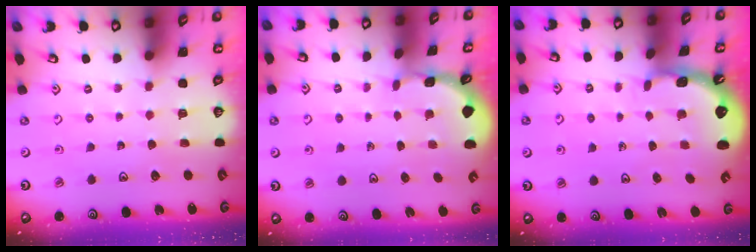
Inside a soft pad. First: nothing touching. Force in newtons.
{"total": 1.2, "press": 1.2, "slide": 0.2}
{"total": 1.0, "press": 1.0, "slide": 0.2}